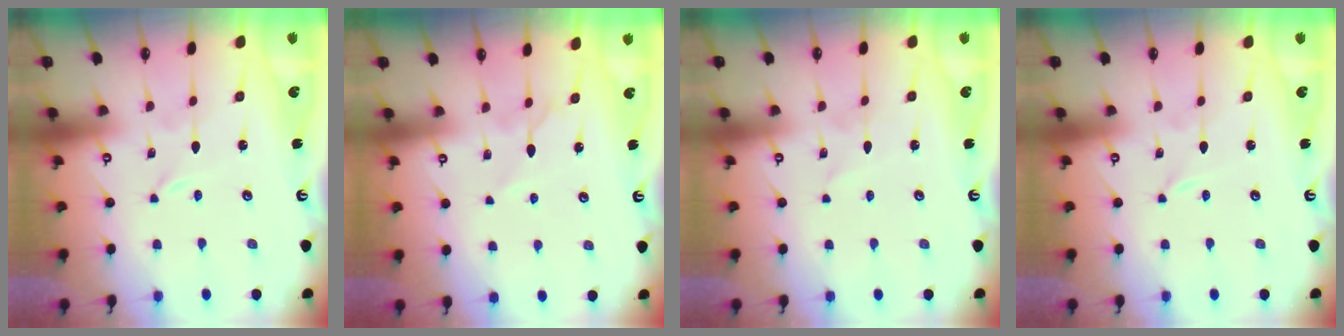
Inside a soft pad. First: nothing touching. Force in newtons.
{"total": 5.9, "press": 5.8, "slide": 0.8}
{"total": 1.6, "press": 1.6, "slide": 0.1}
{"total": 0.0}